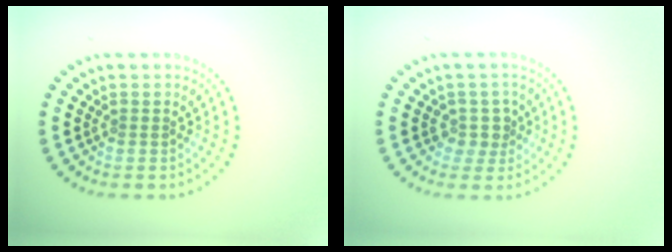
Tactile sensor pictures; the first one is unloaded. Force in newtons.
{"total": 2.0, "press": 1.6, "slide": 1.2}